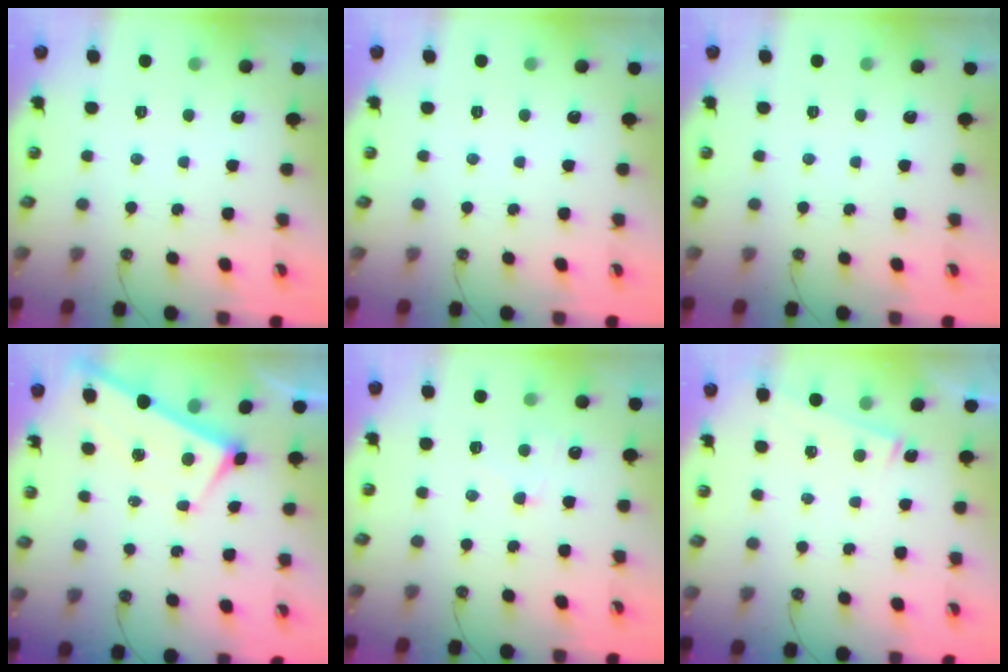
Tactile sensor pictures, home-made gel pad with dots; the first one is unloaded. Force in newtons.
{"total": 0.0}
{"total": 0.0}
{"total": 2.7, "press": 2.7, "slide": 0.3}
{"total": 1.3, "press": 1.1, "slide": 0.6}
{"total": 3.6, "press": 3.6, "slide": 0.3}